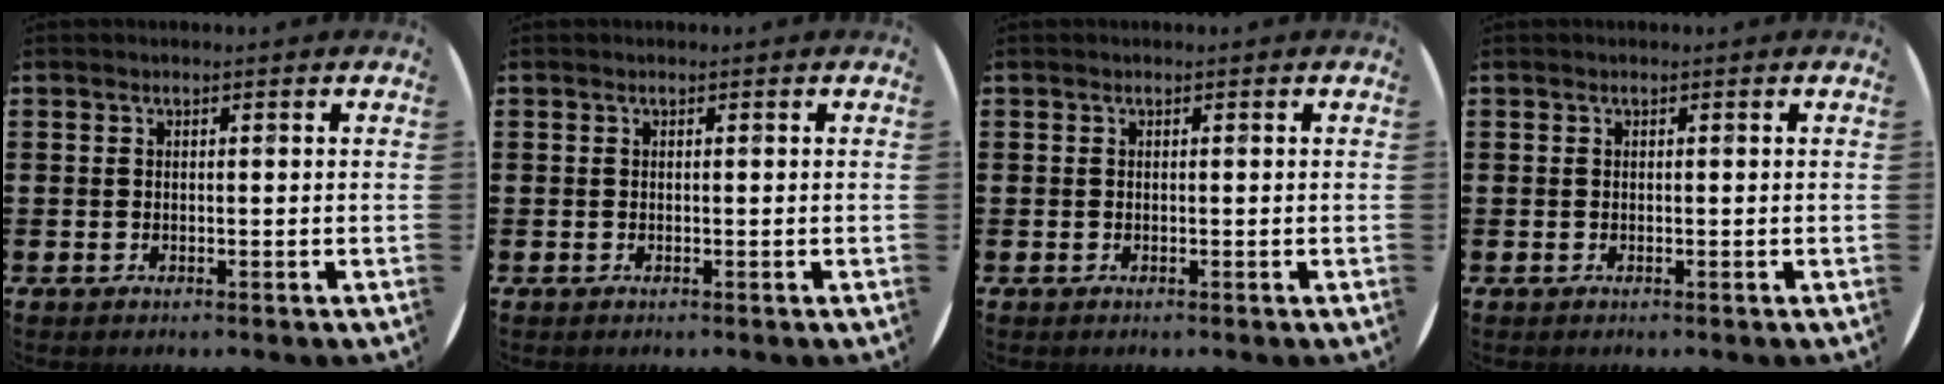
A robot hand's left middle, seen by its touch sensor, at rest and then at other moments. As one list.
[{"total": 0.0}, {"total": 0.0}, {"total": 0.0}]